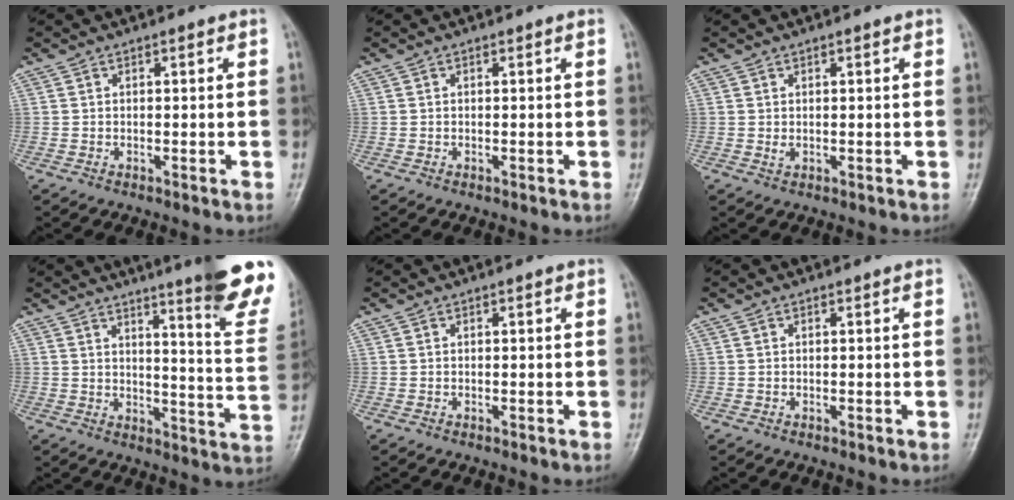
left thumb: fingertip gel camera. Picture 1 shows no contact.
{"total": 0.0}
{"total": 1.6, "force": [0.5, 0.8, 1.3], "torque": [-0.017, 0.001, 0.011]}
{"total": 17.4, "force": [11.7, 1.7, 12.8], "torque": [-0.133, -0.080, 0.147]}
{"total": 0.0}
{"total": 0.0}